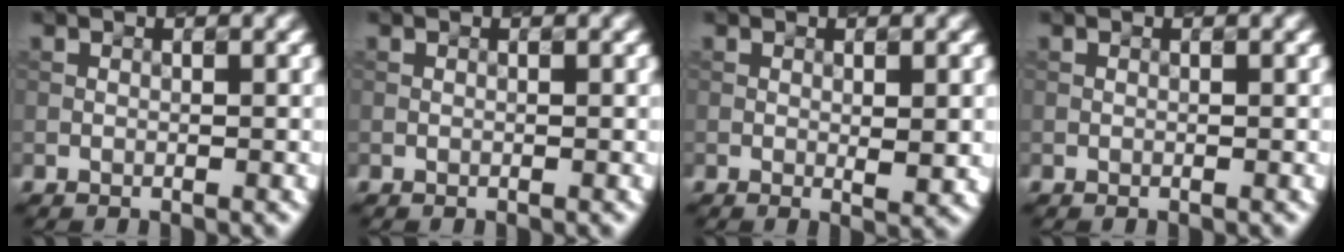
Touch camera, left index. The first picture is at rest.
{"total": 0.0}
{"total": 2.3, "force": [-0.1, 0.6, 2.2], "torque": [-0.035, -0.006, 0.001]}
{"total": 0.0}